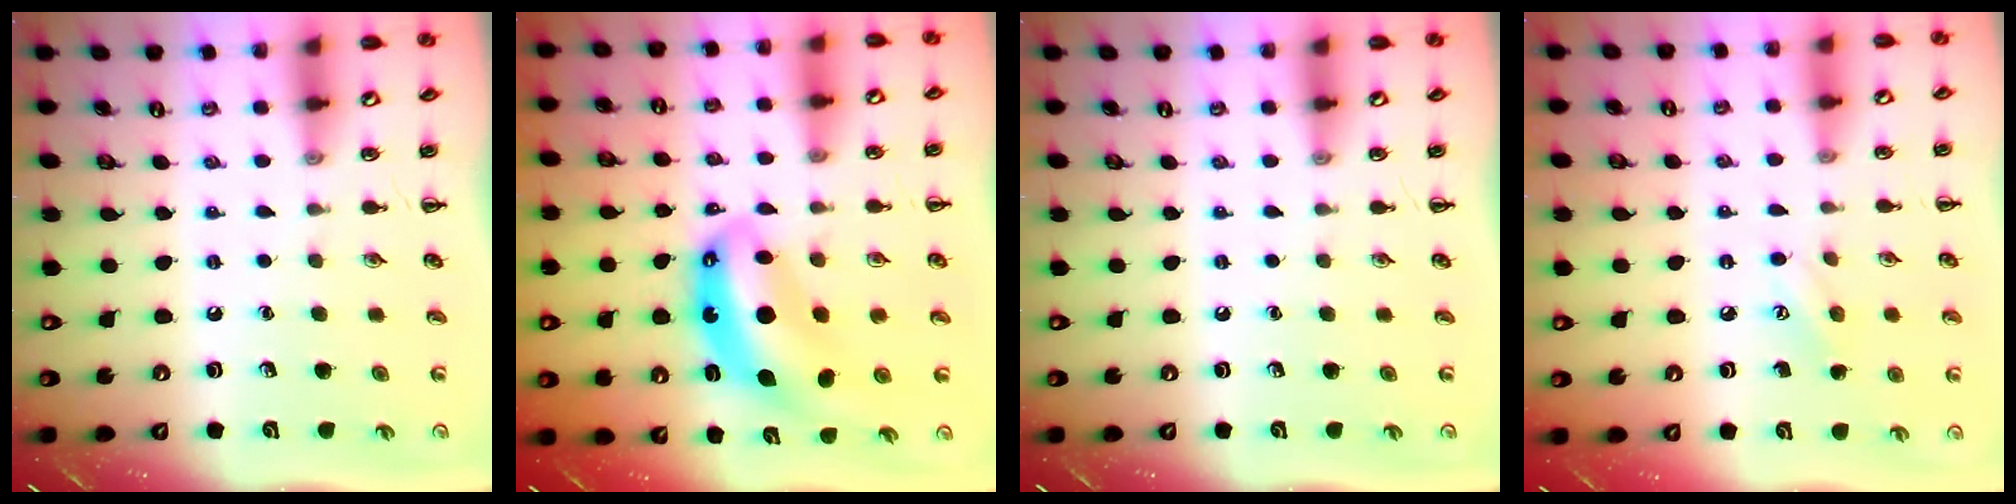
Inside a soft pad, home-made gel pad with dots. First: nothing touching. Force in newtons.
{"total": 10.2, "press": 9.8, "slide": 2.9}
{"total": 0.0}
{"total": 6.0, "press": 5.8, "slide": 1.5}